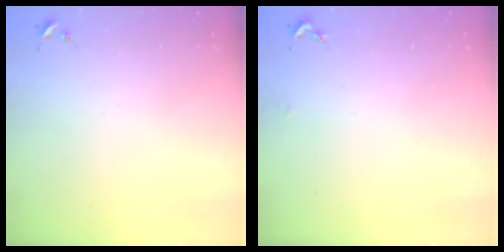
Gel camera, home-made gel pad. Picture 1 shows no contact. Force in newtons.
{"total": 1.4, "press": 1.4, "slide": 0.1}